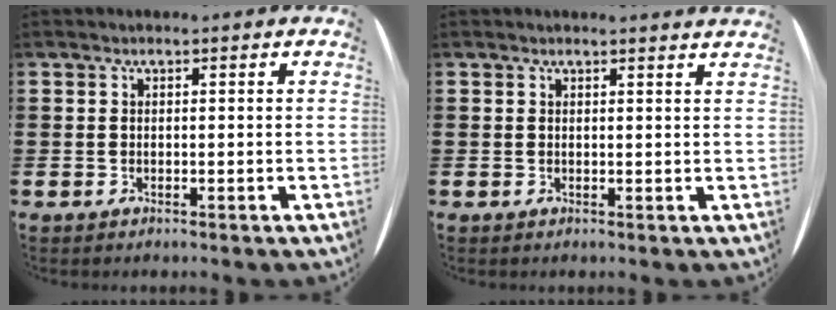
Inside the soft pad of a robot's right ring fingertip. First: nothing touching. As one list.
[{"total": 0.8, "force": [0.8, -0.2, 0.1], "torque": [0.000, -0.001, 0.015]}]